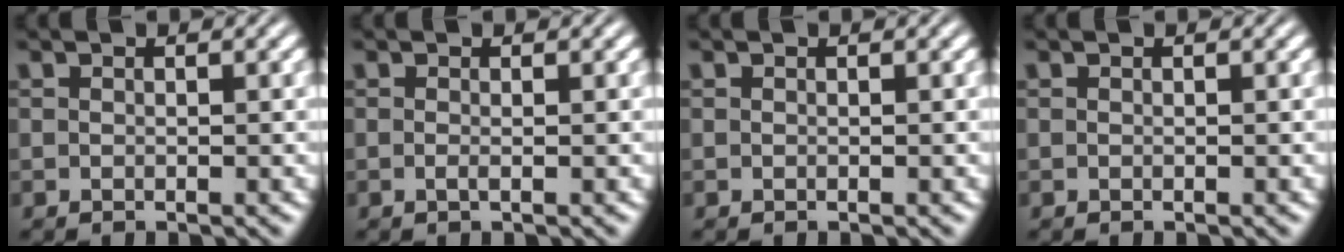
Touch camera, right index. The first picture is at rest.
{"total": 0.6, "force": [-0.5, -0.1, 0.4], "torque": [-0.014, -0.010, -0.004]}
{"total": 2.0, "force": [-0.1, -1.9, -0.6], "torque": [0.026, -0.008, 0.009]}
{"total": 0.0}